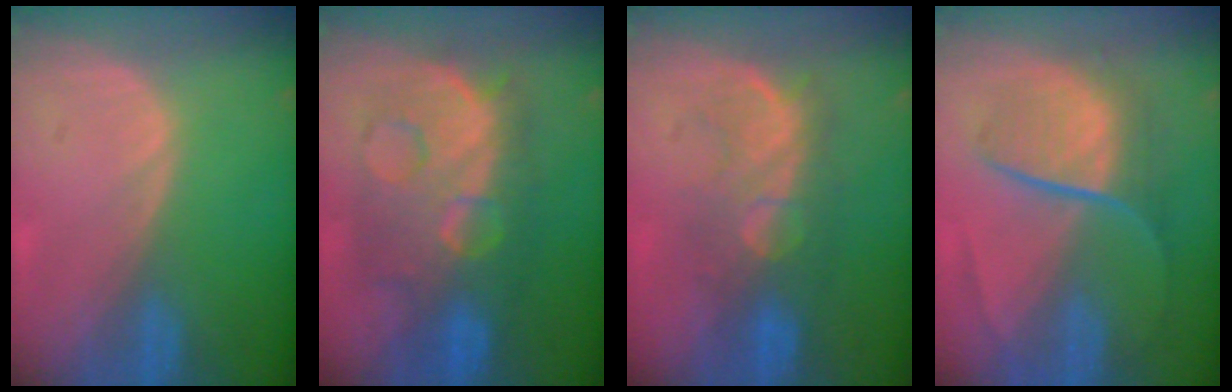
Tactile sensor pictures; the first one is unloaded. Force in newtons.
{"total": 11.9, "press": 11.9, "slide": 1.2}
{"total": 7.9, "press": 7.8, "slide": 1.4}
{"total": 9.3, "press": 7.8, "slide": 5.2}